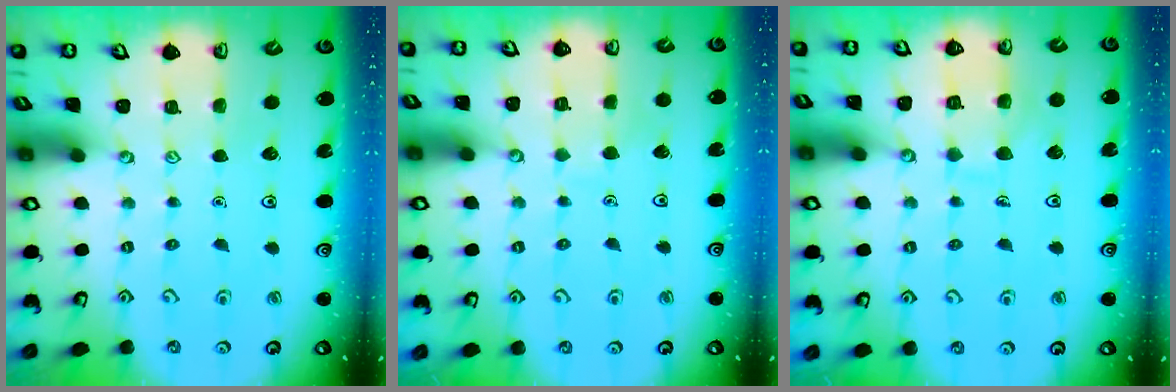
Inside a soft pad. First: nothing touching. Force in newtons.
{"total": 2.6, "press": 2.6, "slide": 0.1}
{"total": 7.5, "press": 7.5, "slide": 0.7}